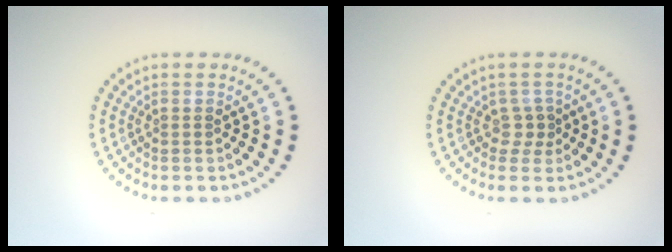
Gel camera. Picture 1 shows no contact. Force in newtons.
{"total": 1.4, "press": 0.9, "slide": 1.0}